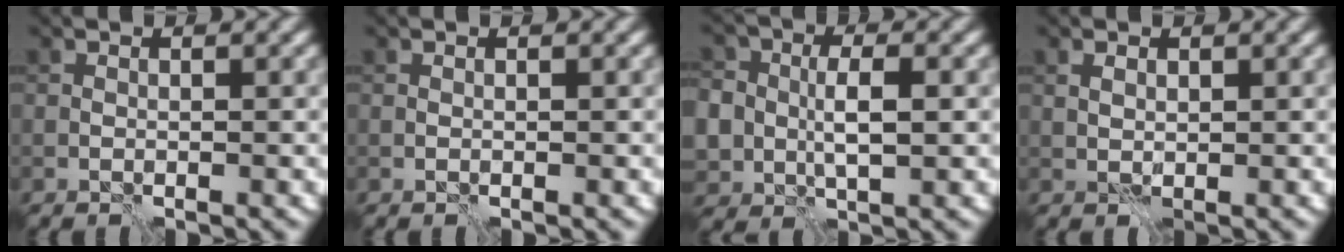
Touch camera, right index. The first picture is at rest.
{"total": 0.0}
{"total": 6.1, "force": [0.1, 4.7, 3.9], "torque": [-0.055, -0.004, 0.000]}
{"total": 0.9, "force": [0.6, 0.5, 0.4], "torque": [-0.011, 0.002, 0.014]}